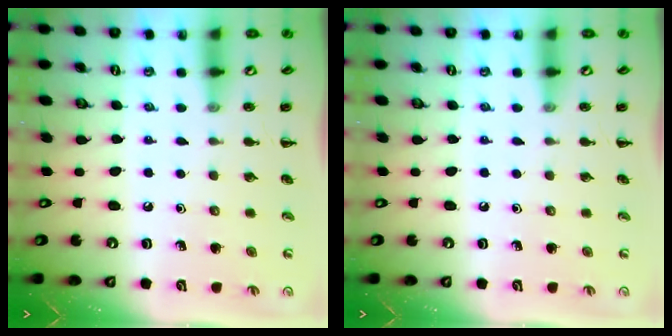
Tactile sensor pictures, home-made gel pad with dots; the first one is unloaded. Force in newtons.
{"total": 0.0}